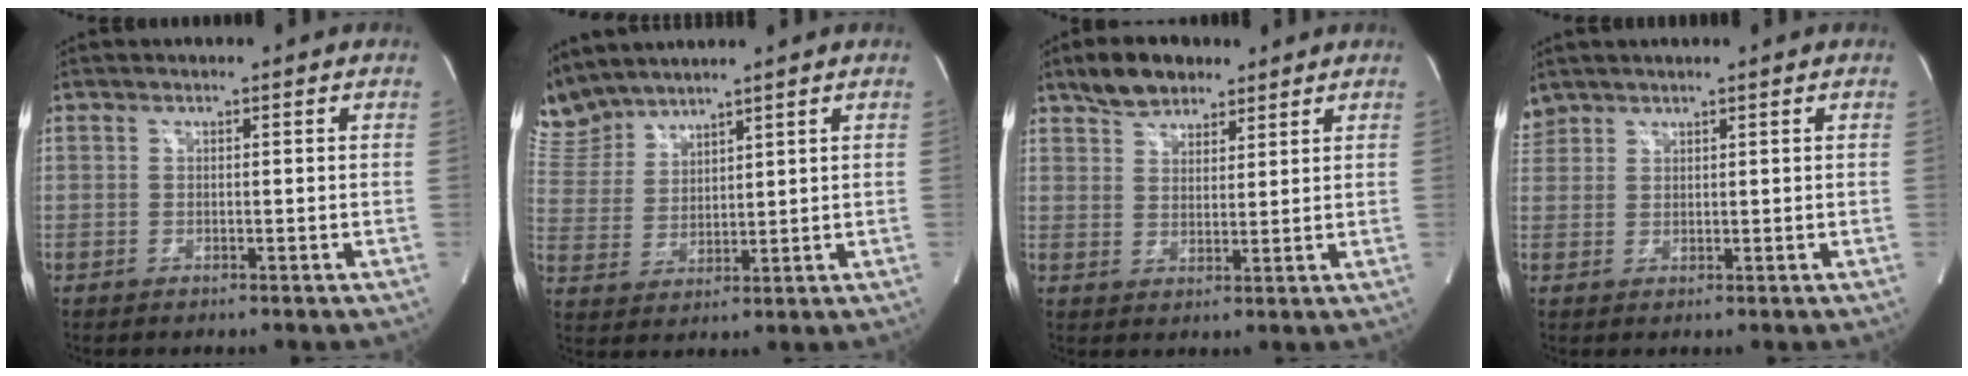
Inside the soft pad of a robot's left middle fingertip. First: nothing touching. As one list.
[{"total": 7.5, "force": [7.4, 1.1, 0.5], "torque": [-0.034, 0.017, 0.167]}, {"total": 6.4, "force": [4.9, 3.2, 2.6], "torque": [-0.050, 0.012, 0.090]}, {"total": 2.5, "force": [2.3, 1.1, -0.1], "torque": [-0.001, 0.014, 0.048]}]